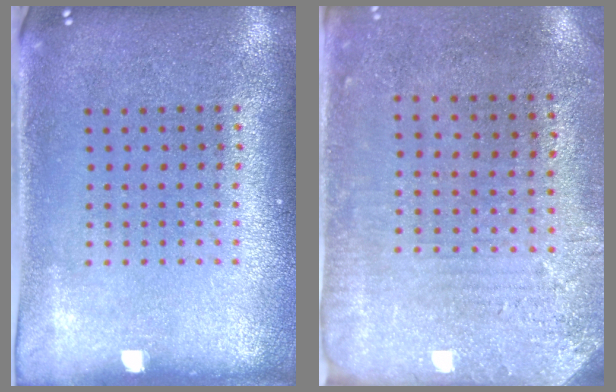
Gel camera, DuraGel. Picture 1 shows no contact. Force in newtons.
{"total": 2.8, "press": 2.3, "slide": 1.7}